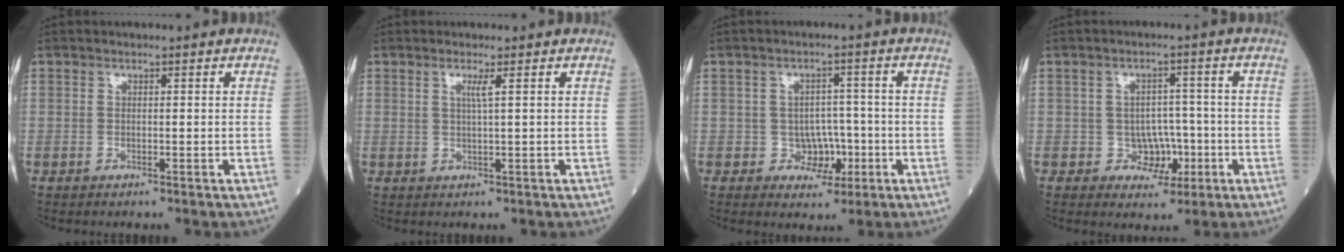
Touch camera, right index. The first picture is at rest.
{"total": 1.7, "force": [0.7, -0.4, 1.5], "torque": [-0.032, -0.004, 0.013]}
{"total": 4.3, "force": [-1.2, 3.7, 1.9], "torque": [-0.012, 0.009, -0.012]}
{"total": 4.6, "force": [-1.2, 3.9, 2.0], "torque": [-0.012, 0.010, -0.013]}